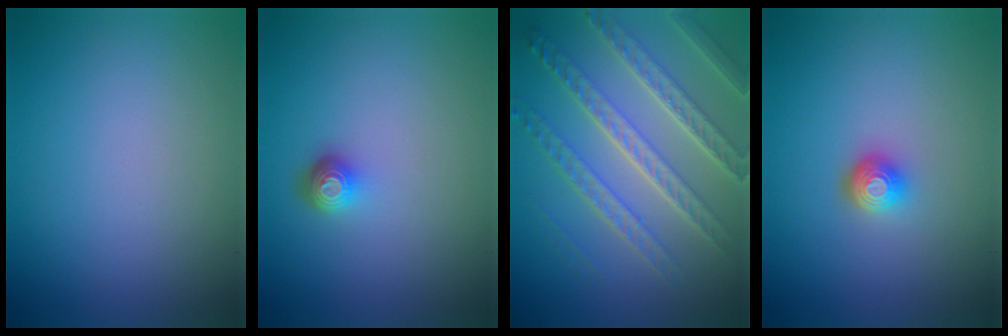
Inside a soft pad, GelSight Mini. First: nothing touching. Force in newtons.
{"total": 1.7, "press": 1.3, "slide": 1.1}
{"total": 7.4, "press": 5.3, "slide": 5.2}
{"total": 1.9, "press": 1.4, "slide": 1.2}